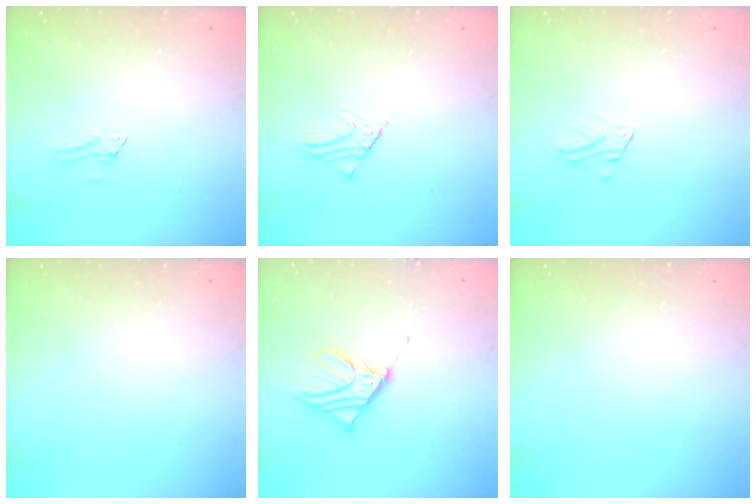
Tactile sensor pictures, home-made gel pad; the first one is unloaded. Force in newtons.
{"total": 2.7, "press": 2.6, "slide": 0.2}
{"total": 2.2, "press": 2.2, "slide": 0.2}
{"total": 0.0}
{"total": 11.1, "press": 10.9, "slide": 2.2}
{"total": 0.0}